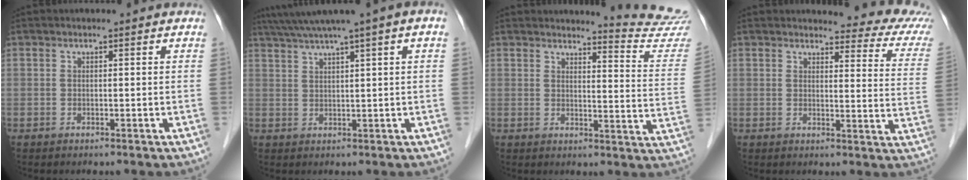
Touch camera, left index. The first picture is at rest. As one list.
[{"total": 7.8, "force": [5.0, -0.7, 5.9], "torque": [-0.094, 0.037, 0.081]}, {"total": 11.3, "force": [11.3, -1.3, -0.1], "torque": [0.000, -0.113, 0.110]}, {"total": 10.8, "force": [10.2, 1.7, 3.0], "torque": [-0.012, -0.058, 0.083]}]